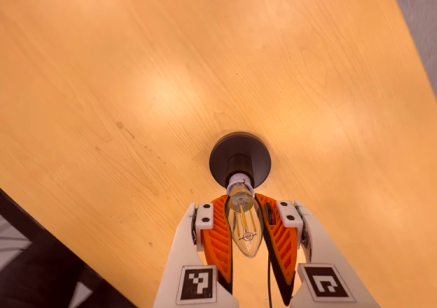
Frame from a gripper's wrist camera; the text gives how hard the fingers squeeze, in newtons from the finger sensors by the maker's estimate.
{"total": 19.7, "left": 17.6, "right": 21.9}